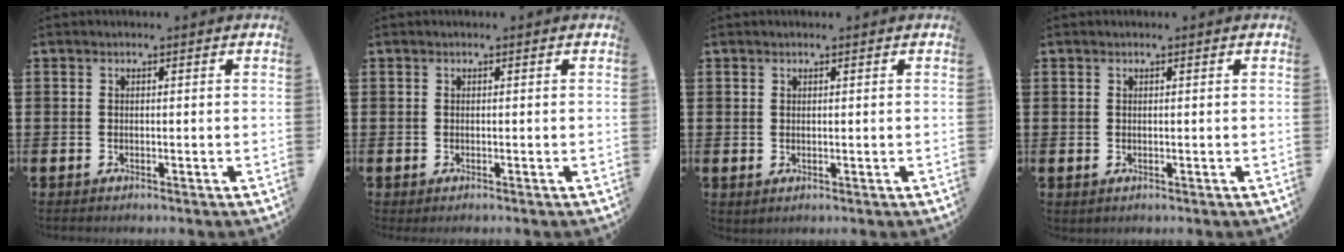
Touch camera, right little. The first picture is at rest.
{"total": 0.0}
{"total": 0.0}
{"total": 0.0}